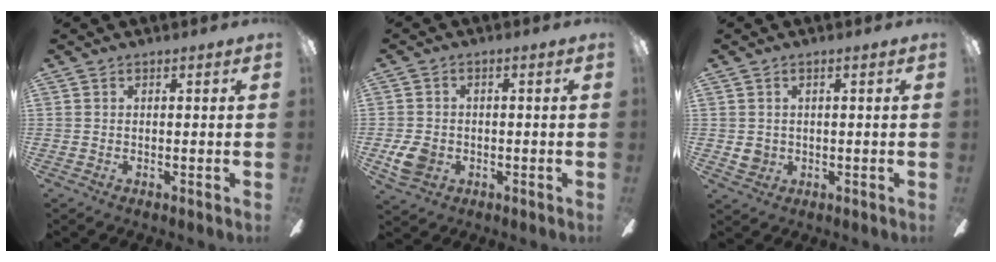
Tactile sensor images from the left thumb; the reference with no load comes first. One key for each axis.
{"total": 5.9, "fx": -1.5, "fy": 4.5, "fz": 3.4, "tx": -0.065, "ty": 0.005, "tz": -0.027}
{"total": 2.5, "fx": 0.3, "fy": 2.2, "fz": 1.2, "tx": -0.015, "ty": 0.002, "tz": 0.003}